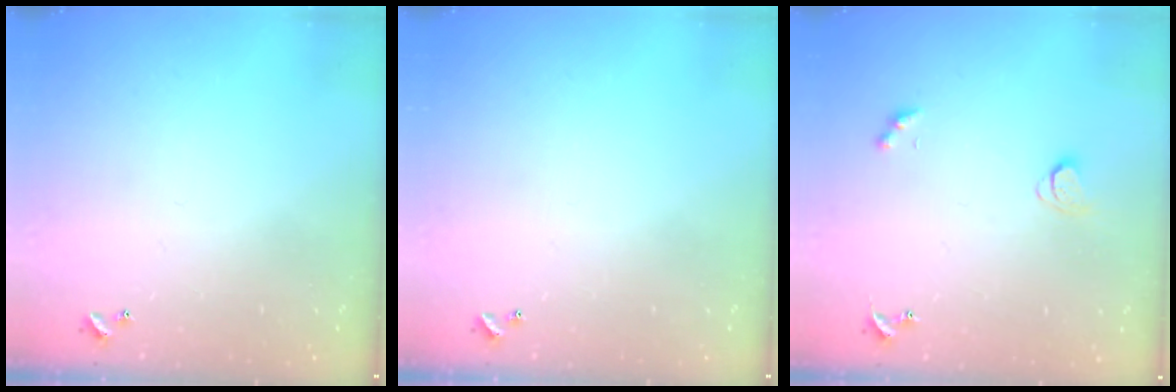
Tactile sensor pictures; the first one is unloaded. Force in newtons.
{"total": 0.0}
{"total": 1.7, "press": 1.7, "slide": 0.3}